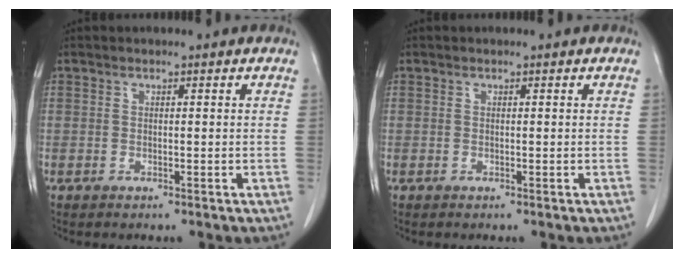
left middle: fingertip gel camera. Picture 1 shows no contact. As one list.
[{"total": 0.0}]